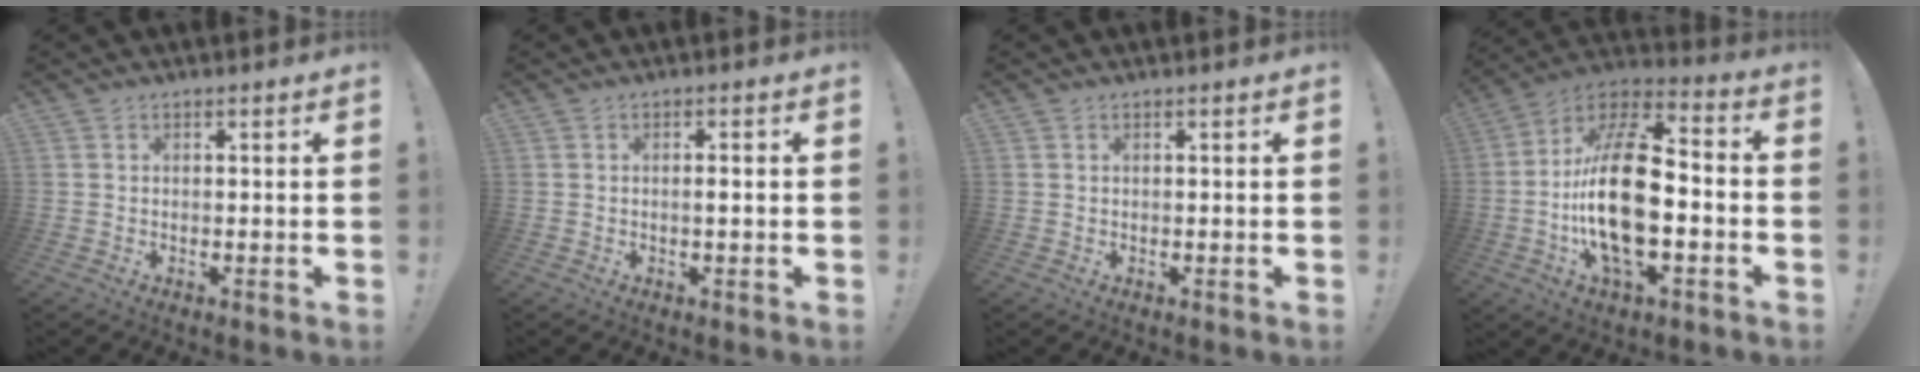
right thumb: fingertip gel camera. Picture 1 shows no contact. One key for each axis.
{"total": 1.6, "fx": -0.2, "fy": 0.0, "fz": 1.6, "tx": -0.025, "ty": 0.000, "tz": -0.007}
{"total": 0.0}
{"total": 24.3, "fx": -3.7, "fy": 11.5, "fz": 21.1, "tx": -0.408, "ty": 0.016, "tz": -0.063}